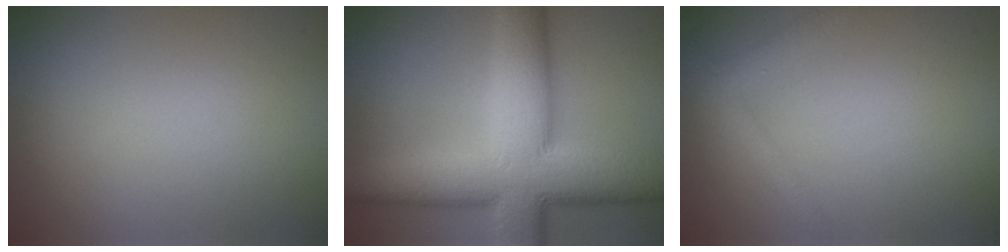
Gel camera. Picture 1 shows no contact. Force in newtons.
{"total": 14.4, "press": 14.4, "slide": 0.8}
{"total": 2.3, "press": 2.3, "slide": 0.2}